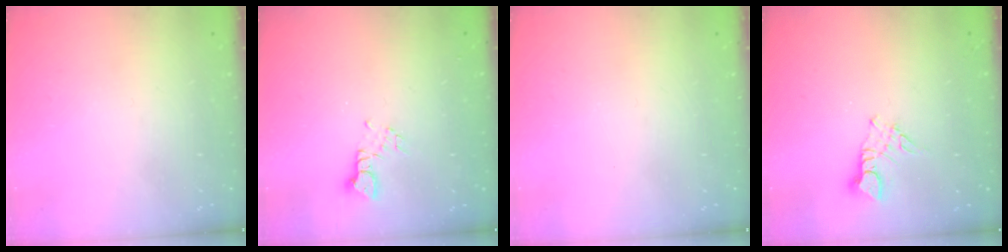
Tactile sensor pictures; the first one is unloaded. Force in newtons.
{"total": 2.6, "press": 2.5, "slide": 0.4}
{"total": 0.0}
{"total": 3.3, "press": 3.2, "slide": 0.3}